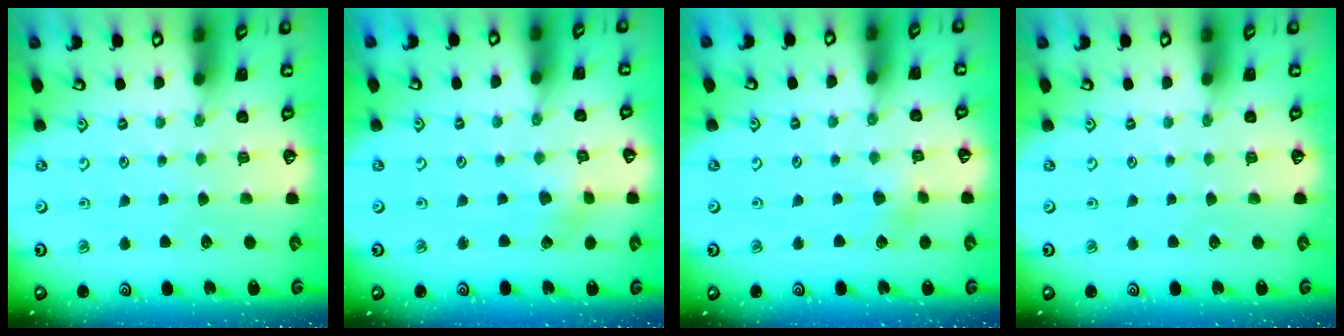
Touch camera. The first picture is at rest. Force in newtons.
{"total": 2.6, "press": 2.6, "slide": 0.4}
{"total": 3.0, "press": 2.9, "slide": 0.4}
{"total": 0.0}